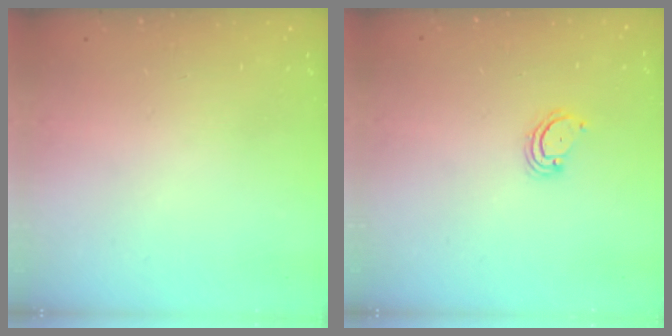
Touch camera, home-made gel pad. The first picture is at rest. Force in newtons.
{"total": 3.3, "press": 3.3, "slide": 0.3}